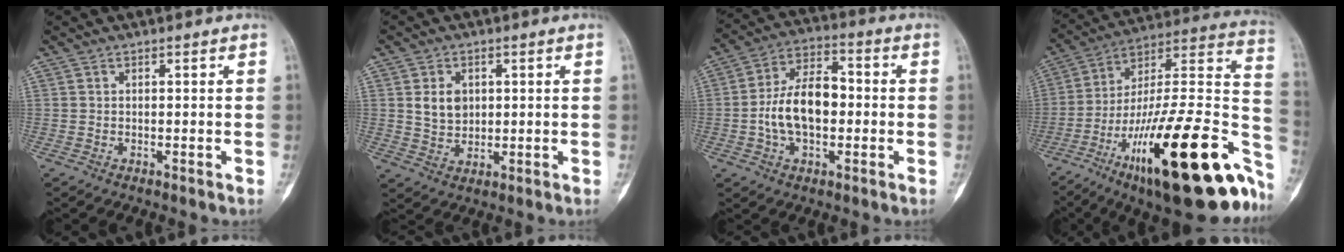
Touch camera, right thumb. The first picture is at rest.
{"total": 5.6, "force": [1.2, 4.4, 3.2], "torque": [-0.029, -0.010, 0.028]}
{"total": 13.1, "force": [-1.2, 7.9, 10.4], "torque": [-0.170, 0.033, -0.026]}
{"total": 37.8, "force": [-16.0, 11.7, 32.2], "torque": [-0.401, 0.068, -0.248]}